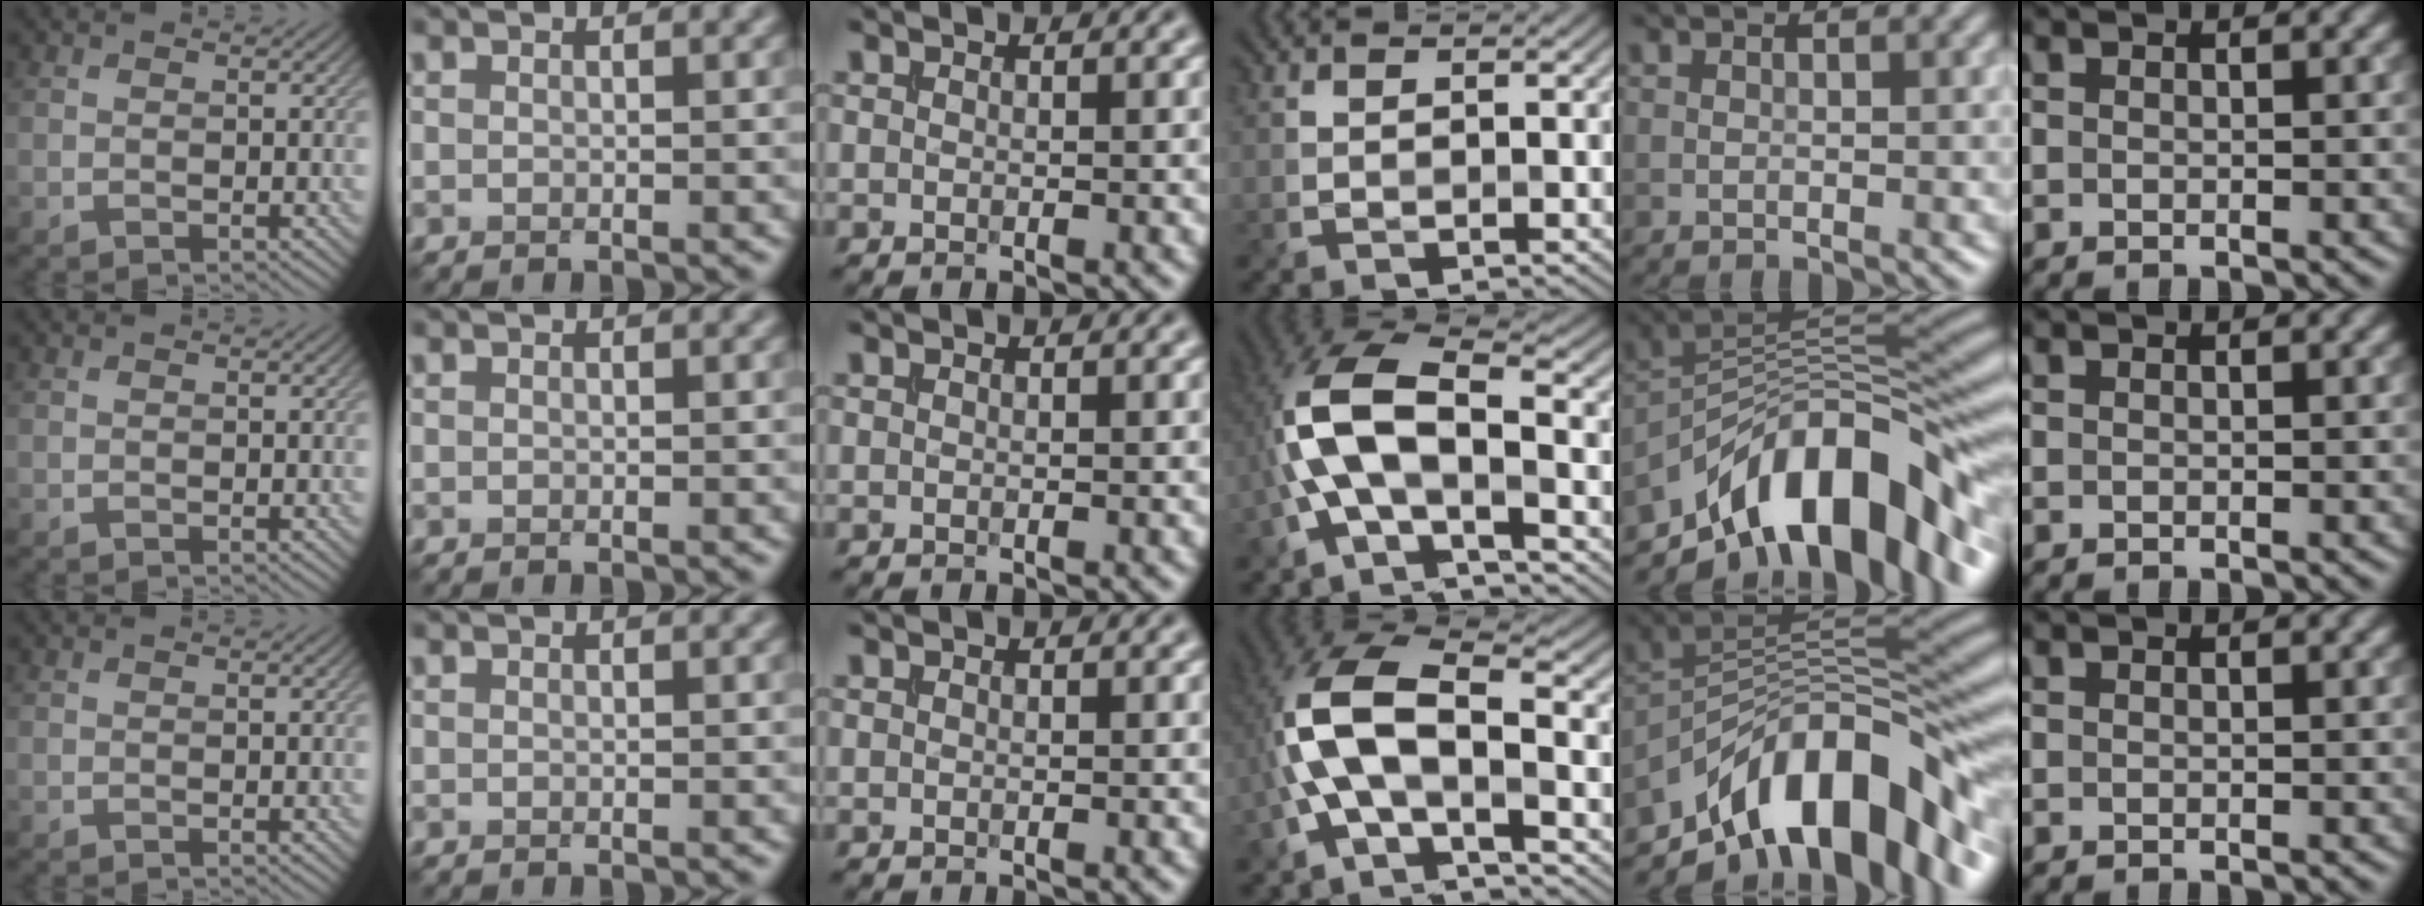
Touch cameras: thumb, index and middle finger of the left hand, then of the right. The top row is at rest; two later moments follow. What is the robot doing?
{"motion": "insert", "object": "file holder"}